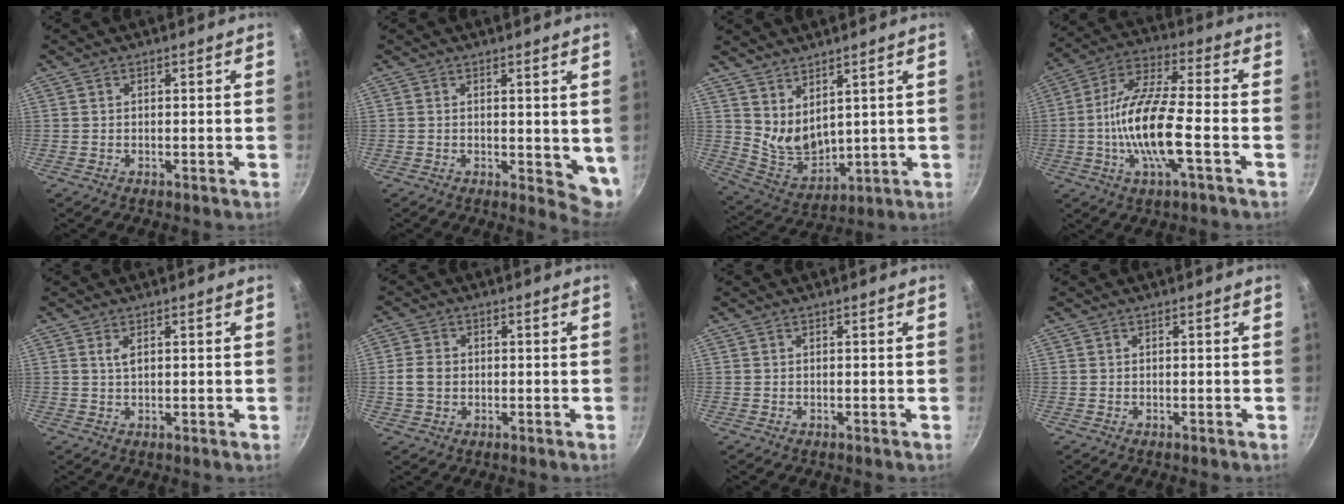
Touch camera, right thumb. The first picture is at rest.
{"total": 5.4, "force": [1.5, 2.5, 4.5], "torque": [-0.048, -0.021, 0.022]}
{"total": 8.1, "force": [4.6, 4.2, 5.2], "torque": [-0.080, -0.054, 0.107]}
{"total": 15.0, "force": [-3.6, 4.3, 13.9], "torque": [-0.271, 0.029, -0.080]}
{"total": 1.7, "force": [0.7, 0.7, 1.4], "torque": [-0.025, -0.001, 0.016]}
{"total": 4.6, "force": [-0.2, 3.7, 2.6], "torque": [-0.041, 0.008, -0.007]}
{"total": 0.0}
{"total": 0.0}